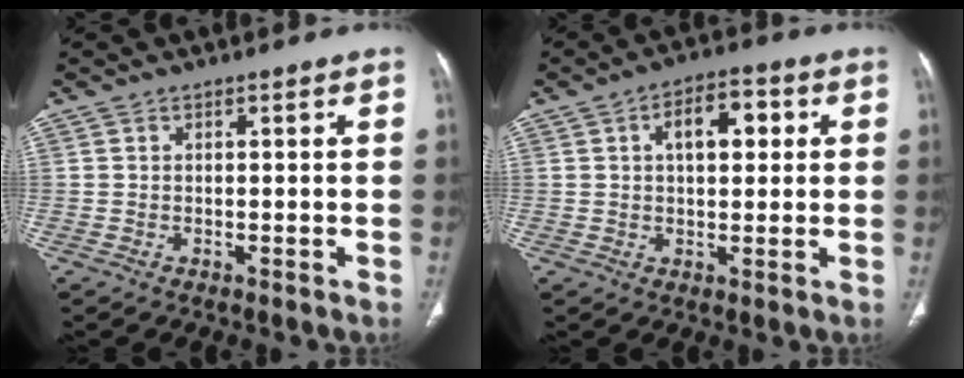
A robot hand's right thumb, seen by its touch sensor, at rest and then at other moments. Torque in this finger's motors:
{"motor_torque": [0.54, 2.04, 0.68, 0.37, 0.08]}